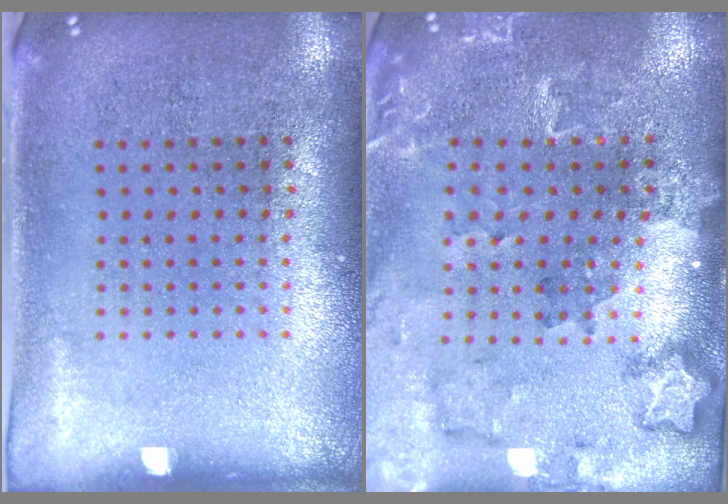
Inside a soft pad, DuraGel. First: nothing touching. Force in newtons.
{"total": 1.8, "press": 1.8, "slide": 0.2}